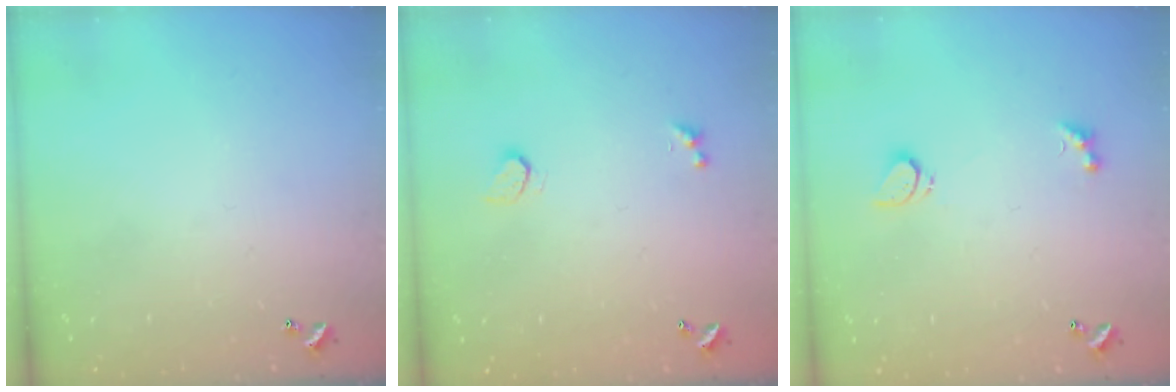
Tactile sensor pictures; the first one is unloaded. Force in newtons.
{"total": 0.9, "press": 0.8, "slide": 0.4}
{"total": 2.2, "press": 2.1, "slide": 0.6}